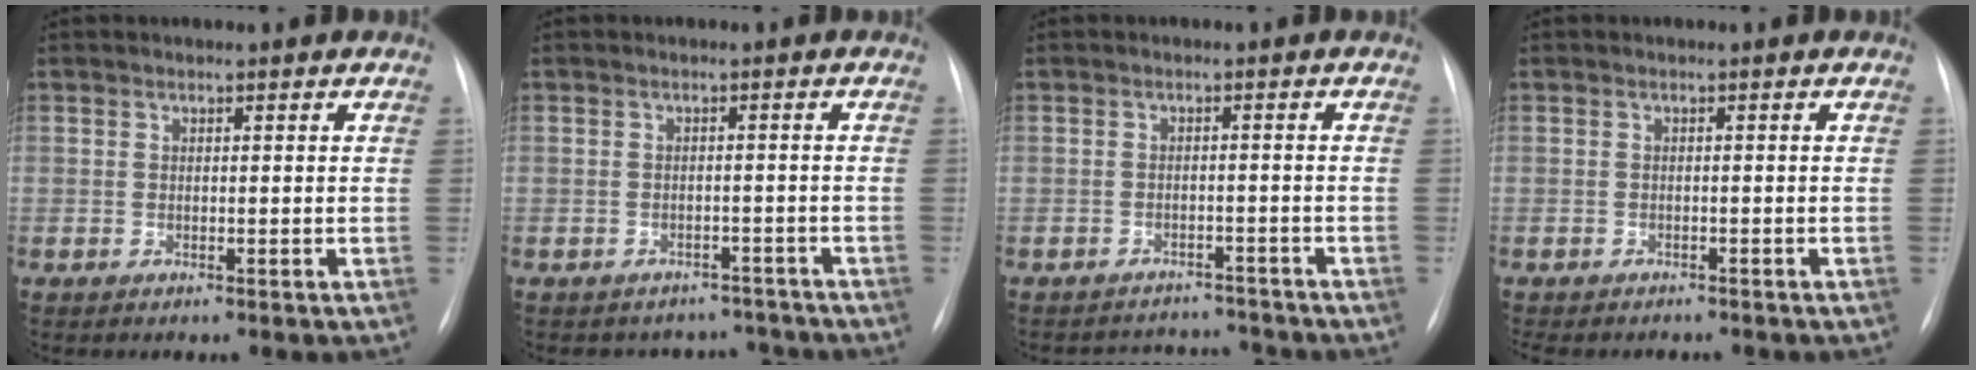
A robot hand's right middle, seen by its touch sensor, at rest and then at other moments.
{"total": 5.7, "force": [-4.9, 2.6, -0.8], "torque": [0.022, 0.025, -0.057]}
{"total": 5.7, "force": [-5.6, 1.1, -0.7], "torque": [0.009, 0.015, -0.074]}
{"total": 7.5, "force": [-6.6, 2.5, 2.7], "torque": [-0.038, -0.002, -0.083]}